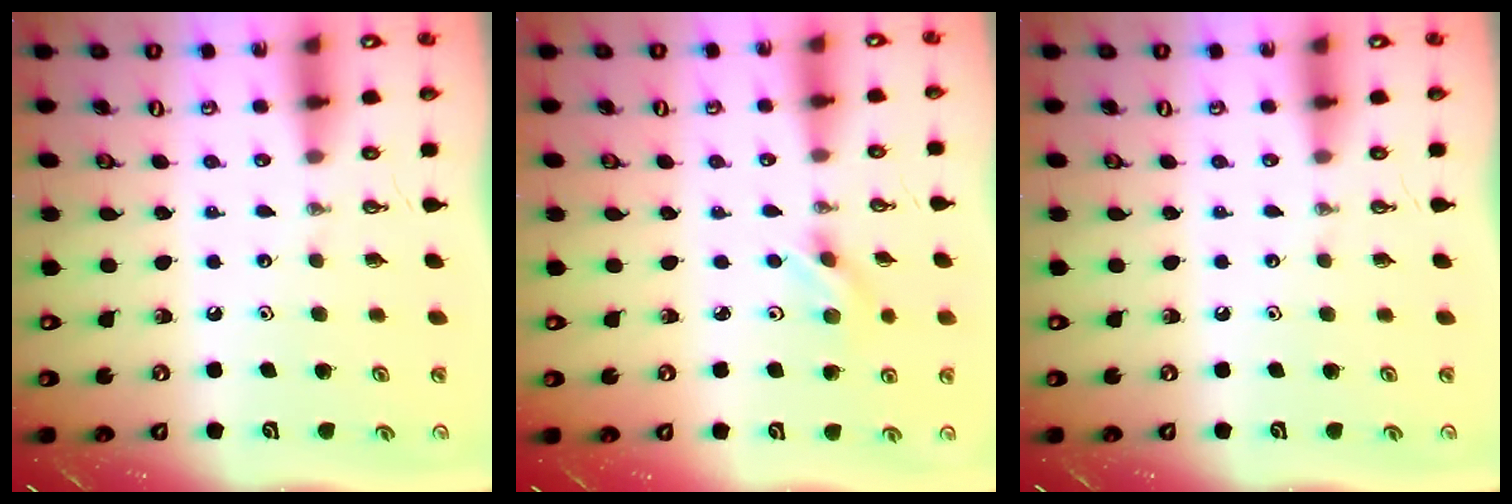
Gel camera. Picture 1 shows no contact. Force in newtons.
{"total": 2.0, "press": 1.9, "slide": 0.6}
{"total": 0.0}